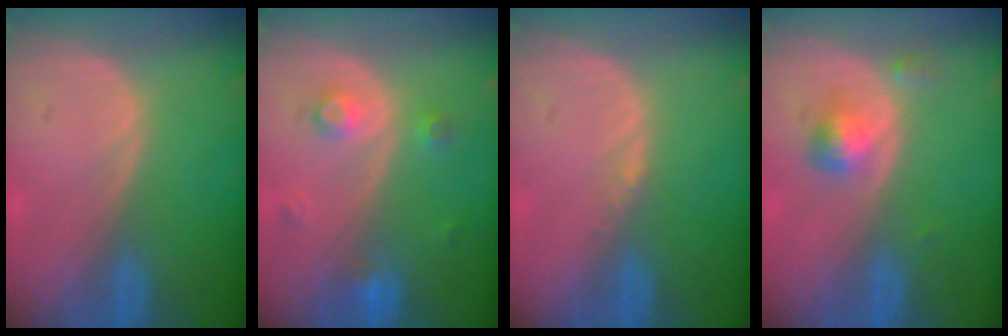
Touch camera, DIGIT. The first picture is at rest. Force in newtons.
{"total": 3.4, "press": 3.0, "slide": 1.6}
{"total": 0.8, "press": 0.6, "slide": 0.4}
{"total": 3.1, "press": 3.1, "slide": 0.2}